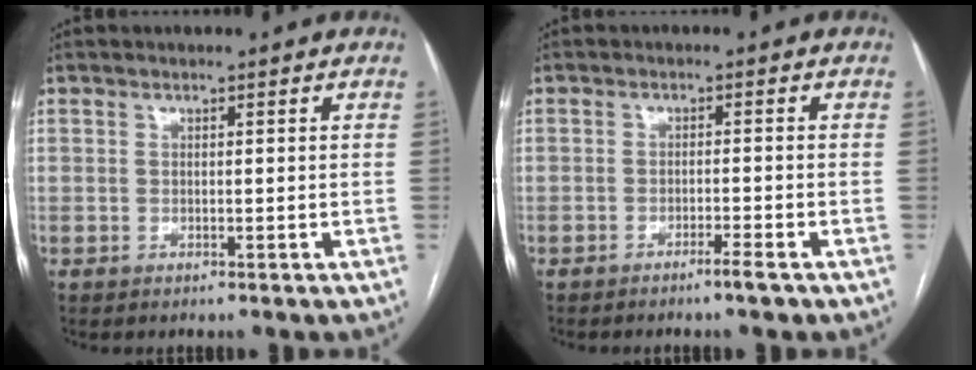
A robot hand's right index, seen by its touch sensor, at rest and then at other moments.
{"total": 2.4, "force": [-1.8, -0.3, 1.5], "torque": [-0.027, -0.002, -0.031]}